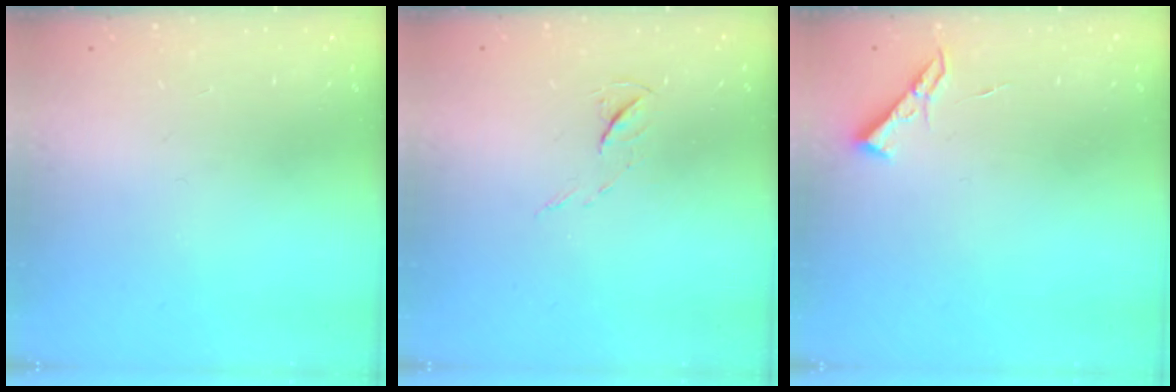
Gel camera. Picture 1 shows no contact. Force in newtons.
{"total": 4.6, "press": 4.6, "slide": 0.6}
{"total": 4.3, "press": 4.2, "slide": 0.7}